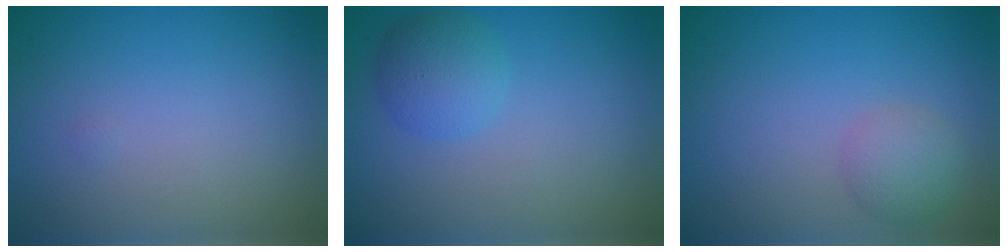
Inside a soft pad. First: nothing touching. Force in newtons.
{"total": 2.8, "press": 2.8, "slide": 0.1}
{"total": 2.6, "press": 2.6, "slide": 0.1}